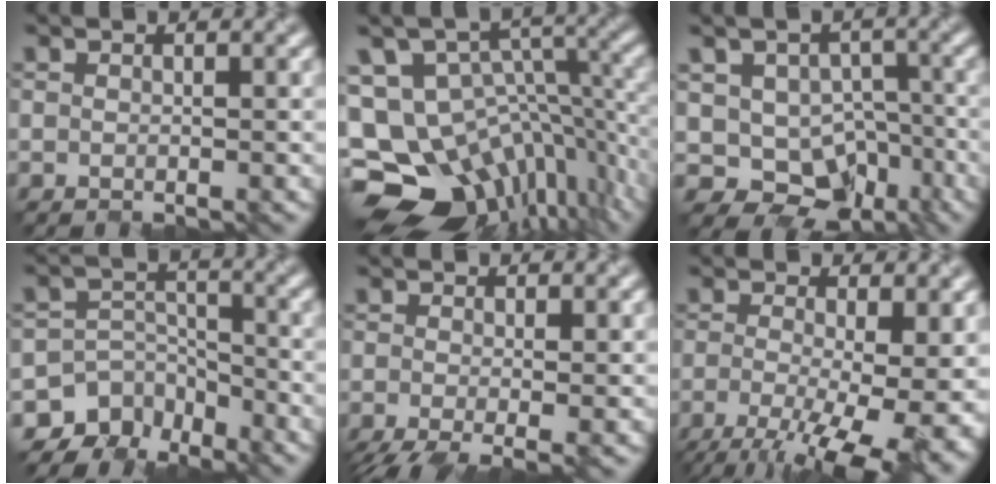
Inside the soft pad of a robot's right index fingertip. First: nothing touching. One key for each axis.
{"total": 15.0, "fx": -6.7, "fy": 10.2, "fz": 8.6, "tx": -0.170, "ty": 0.005, "tz": -0.100}
{"total": 9.3, "fx": -3.4, "fy": 7.5, "fz": 4.4, "tx": -0.055, "ty": -0.012, "tz": -0.056}
{"total": 6.6, "fx": -5.2, "fy": 3.9, "fz": 0.7, "tx": 0.010, "ty": -0.005, "tz": -0.079}
{"total": 4.1, "fx": -1.7, "fy": 1.0, "fz": 3.6, "tx": -0.070, "ty": -0.015, "tz": -0.033}
{"total": 12.7, "fx": -3.8, "fy": 4.5, "fz": 11.3, "tx": -0.162, "ty": -0.026, "tz": -0.048}